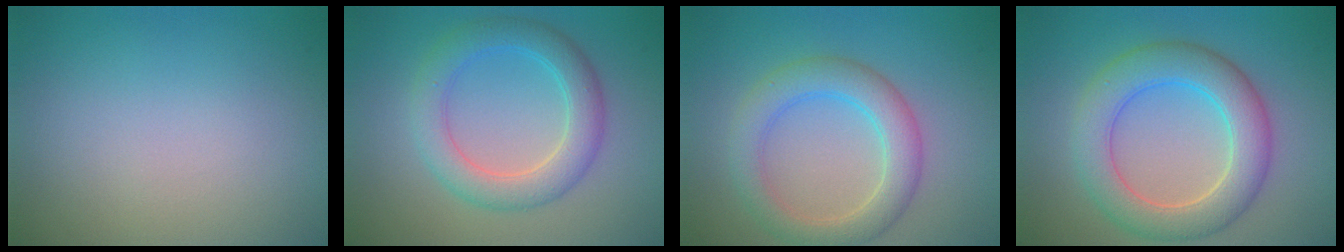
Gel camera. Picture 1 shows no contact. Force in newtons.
{"total": 4.6, "press": 4.6, "slide": 0.1}
{"total": 4.5, "press": 4.5, "slide": 0.1}
{"total": 6.3, "press": 6.3, "slide": 0.5}